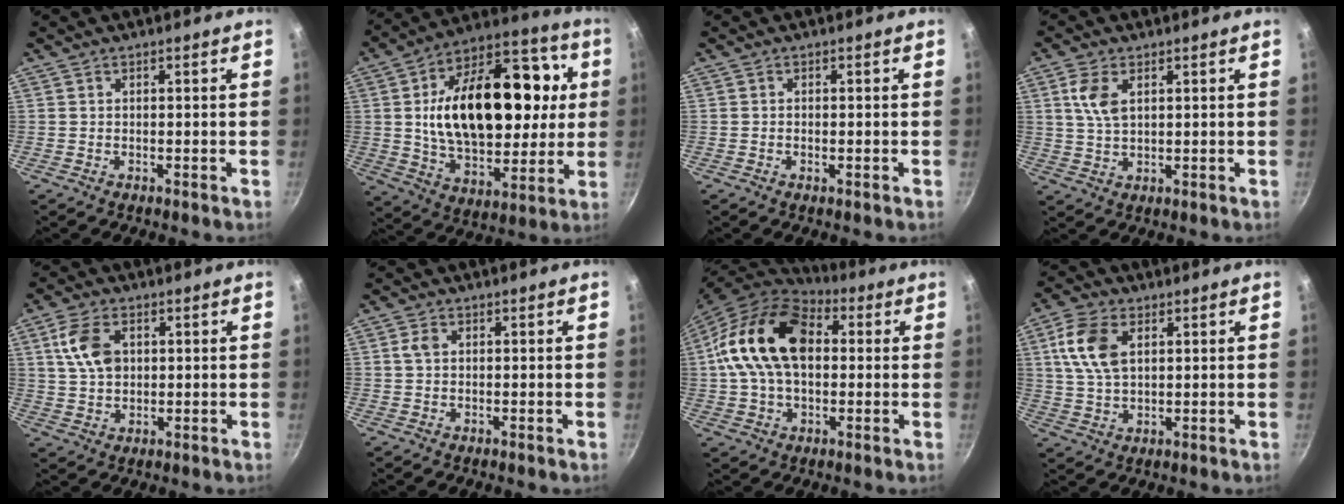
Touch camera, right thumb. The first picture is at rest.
{"total": 30.1, "force": [3.8, 18.3, 23.6], "torque": [-0.360, 0.021, 0.056]}
{"total": 0.8, "force": [-0.2, 0.4, 0.7], "torque": [-0.013, 0.001, -0.004]}
{"total": 5.8, "force": [2.0, 3.1, 4.4], "torque": [-0.087, -0.006, 0.041]}
{"total": 8.5, "force": [2.2, 5.5, 6.0], "torque": [-0.108, -0.001, 0.041]}
{"total": 2.1, "force": [0.4, 1.6, 1.3], "torque": [-0.020, 0.002, 0.005]}
{"total": 19.6, "force": [2.5, 12.8, 14.6], "torque": [-0.245, 0.028, 0.028]}
{"total": 9.9, "force": [3.0, 5.9, 7.3], "torque": [-0.139, 0.001, 0.056]}